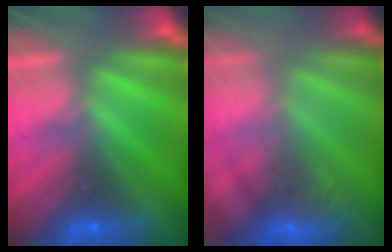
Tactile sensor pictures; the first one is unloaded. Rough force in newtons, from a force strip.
{"total": 2.4}